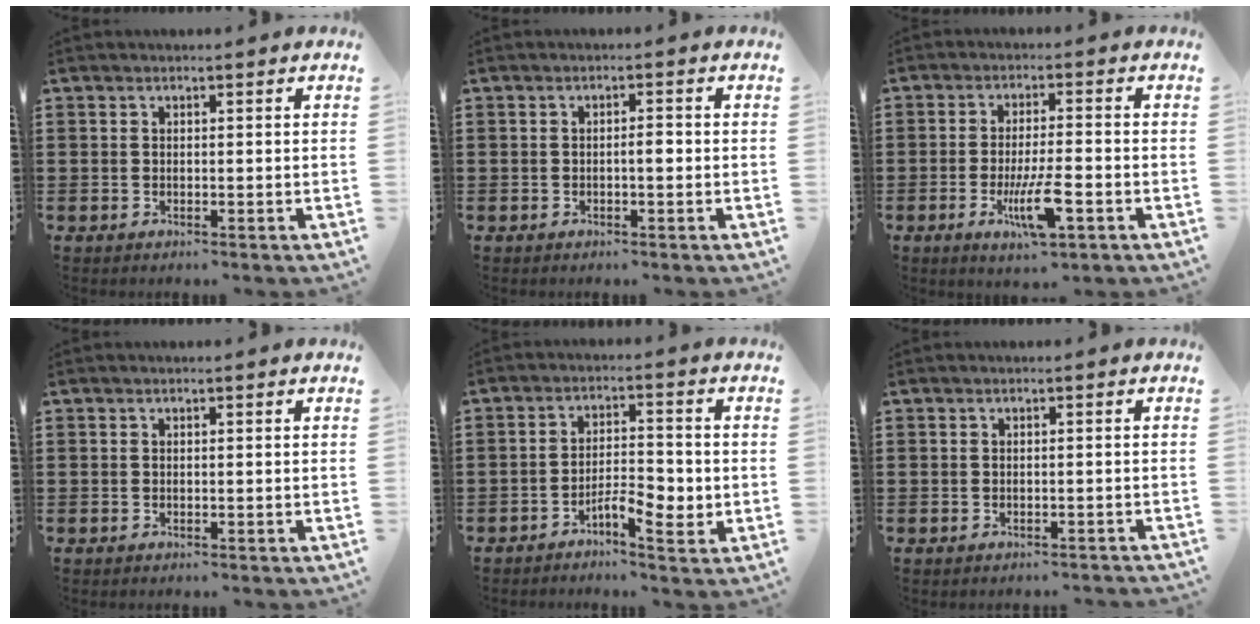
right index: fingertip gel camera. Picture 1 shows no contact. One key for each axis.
{"total": 1.6, "fx": -0.3, "fy": 0.4, "fz": 1.5, "tx": -0.028, "ty": 0.002, "tz": -0.007}
{"total": 7.8, "fx": -3.0, "fy": 1.7, "fz": 7.0, "tx": -0.137, "ty": -0.011, "tz": -0.053}
{"total": 0.0}
{"total": 5.4, "fx": -2.6, "fy": 2.0, "fz": 4.3, "tx": -0.071, "ty": 0.009, "tz": -0.047}
{"total": 0.7, "fx": -0.6, "fy": 0.0, "fz": 0.3, "tx": -0.009, "ty": -0.003, "tz": -0.012}